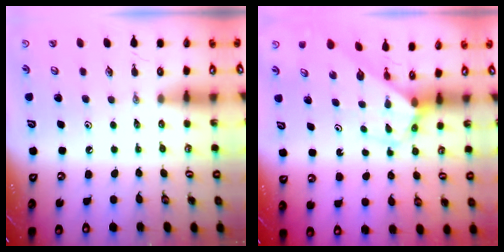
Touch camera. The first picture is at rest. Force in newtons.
{"total": 2.9, "press": 2.9, "slide": 0.2}